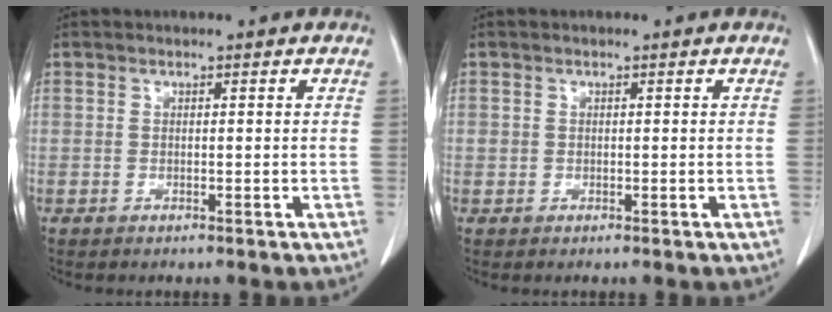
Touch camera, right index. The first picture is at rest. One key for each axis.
{"total": 0.6, "fx": 0.1, "fy": 0.6, "fz": 0.1, "tx": 0.008, "ty": 0.005, "tz": -0.001}